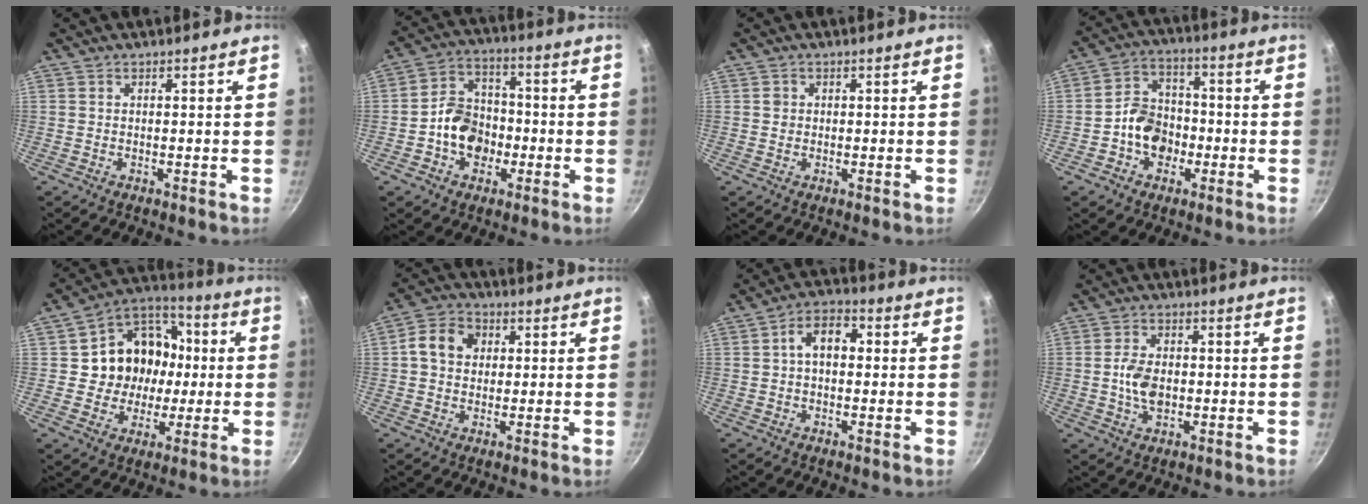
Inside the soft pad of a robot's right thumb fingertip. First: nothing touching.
{"total": 10.8, "force": [-2.5, 8.4, 6.3], "torque": [-0.074, 0.035, -0.050]}
{"total": 1.1, "force": [0.1, 1.1, 0.4], "torque": [-0.001, 0.002, 0.003]}
{"total": 9.8, "force": [-2.5, 7.8, 5.5], "torque": [-0.063, 0.036, -0.051]}
{"total": 15.6, "force": [0.7, 13.1, 8.5], "torque": [-0.069, 0.026, 0.012]}
{"total": 8.2, "force": [1.3, 6.5, 4.8], "torque": [-0.074, 0.016, 0.015]}
{"total": 7.0, "force": [0.8, 4.3, 5.4], "torque": [-0.078, 0.025, 0.003]}
{"total": 6.0, "force": [-0.4, 3.8, 4.6], "torque": [-0.083, 0.003, -0.007]}